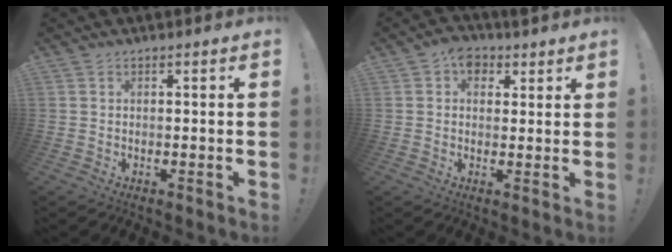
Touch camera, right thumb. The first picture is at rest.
{"total": 5.2, "force": [2.5, 3.9, 2.3], "torque": [-0.023, -0.009, 0.044]}